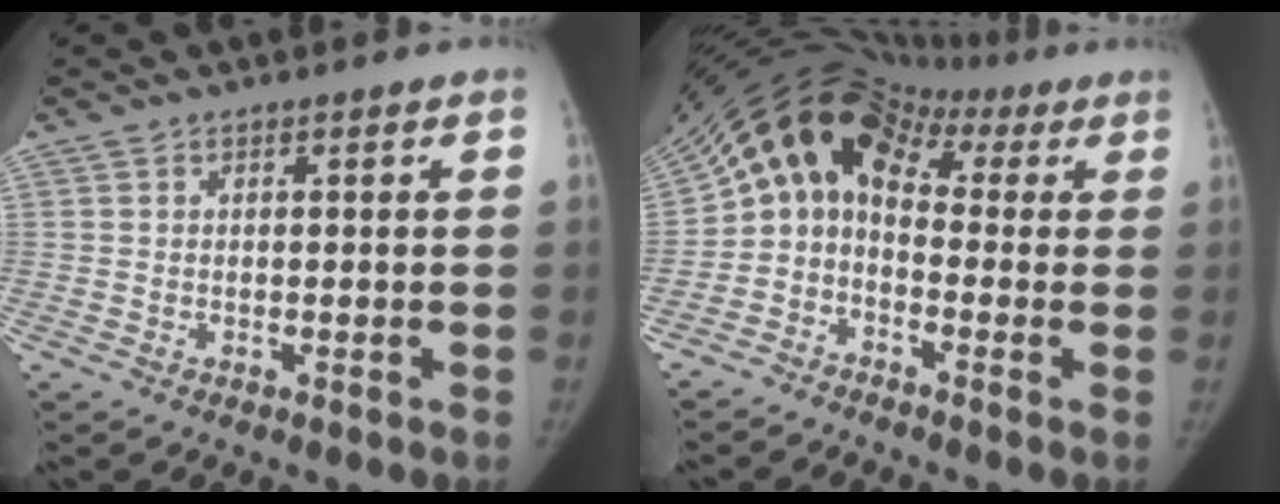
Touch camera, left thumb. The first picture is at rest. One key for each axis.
{"total": 11.9, "fx": 1.3, "fy": 9.5, "fz": 7.0, "tx": -0.091, "ty": 0.071, "tz": 0.009}